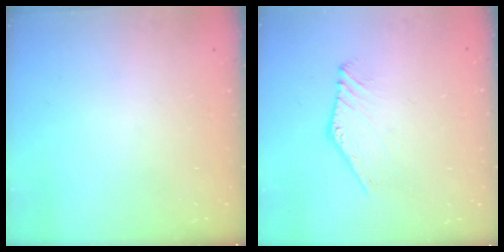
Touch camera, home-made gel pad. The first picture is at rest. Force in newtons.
{"total": 2.1, "press": 2.1, "slide": 0.1}